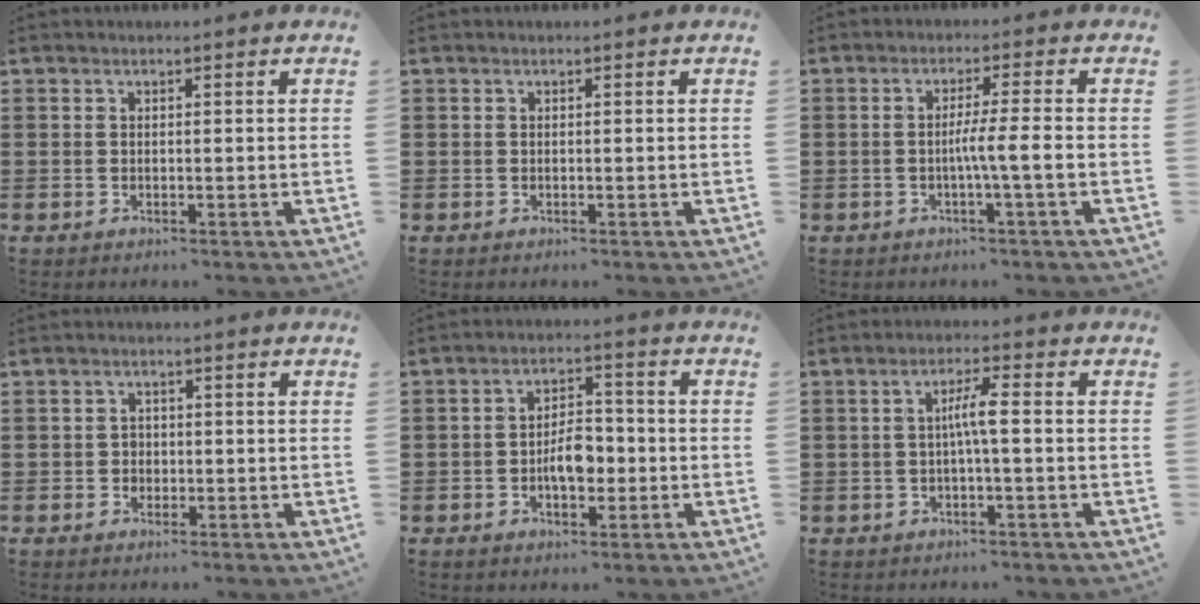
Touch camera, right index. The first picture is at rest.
{"total": 0.0}
{"total": 4.3, "force": [-0.9, -0.4, 4.2], "torque": [-0.076, -0.006, -0.021]}
{"total": 1.5, "force": [-0.4, 1.4, 0.4], "torque": [-0.013, 0.003, -0.011]}
{"total": 5.1, "force": [-1.2, 2.7, 4.2], "torque": [-0.059, 0.003, -0.026]}
{"total": 3.7, "force": [-0.3, 0.2, 3.7], "torque": [-0.070, 0.002, -0.010]}